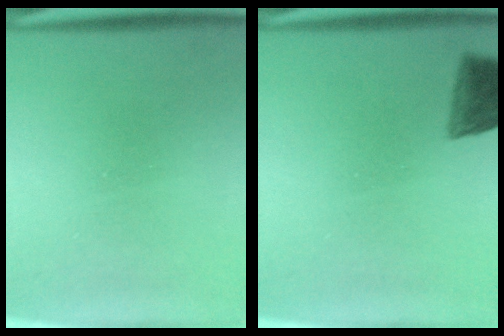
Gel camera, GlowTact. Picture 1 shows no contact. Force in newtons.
{"total": 6.3}